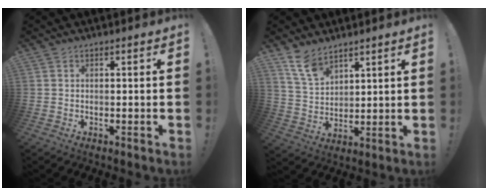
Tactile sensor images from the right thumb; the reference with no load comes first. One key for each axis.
{"total": 9.7, "fx": 7.4, "fy": 4.7, "fz": 4.2, "tx": -0.085, "ty": -0.041, "tz": 0.145}